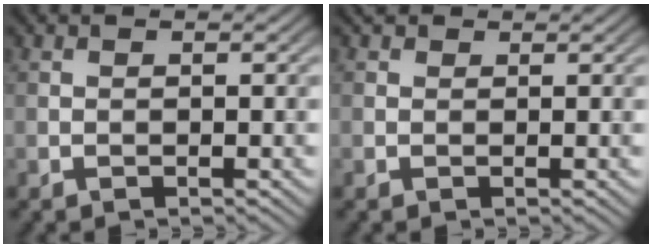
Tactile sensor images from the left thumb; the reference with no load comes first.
{"total": 1.1, "force": [0.7, 0.9, 0.3], "torque": [-0.008, 0.002, 0.009]}